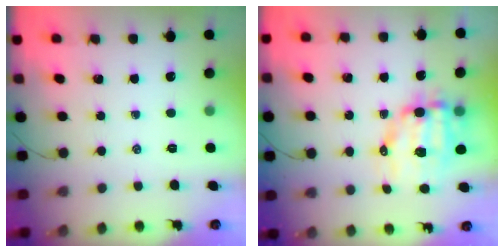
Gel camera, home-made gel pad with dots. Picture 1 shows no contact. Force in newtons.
{"total": 11.1, "press": 10.8, "slide": 2.4}